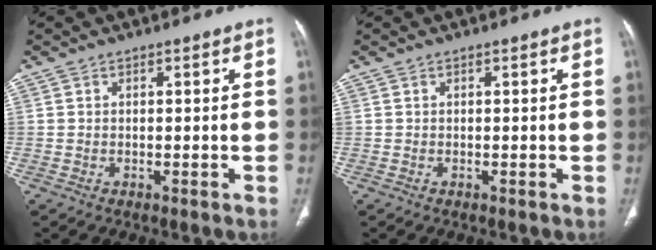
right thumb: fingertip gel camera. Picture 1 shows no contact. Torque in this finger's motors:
{"motor_torque": [0.25, 1.26, 0.68, 0.62, 0.19]}